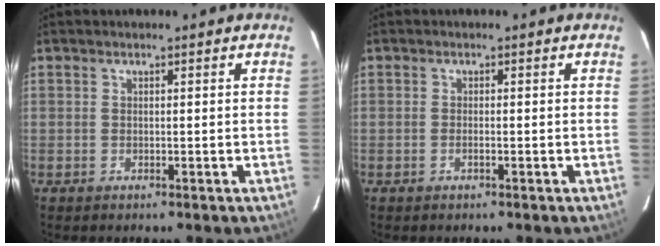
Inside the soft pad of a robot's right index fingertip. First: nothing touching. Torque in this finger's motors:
{"motor_torque": [-0.24, -0.07, -0.03, -0.01]}